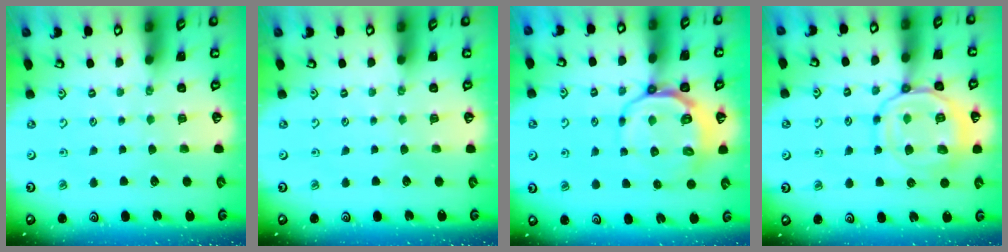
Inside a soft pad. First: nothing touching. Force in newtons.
{"total": 0.0}
{"total": 9.9, "press": 9.4, "slide": 2.9}
{"total": 14.8, "press": 14.8, "slide": 1.2}